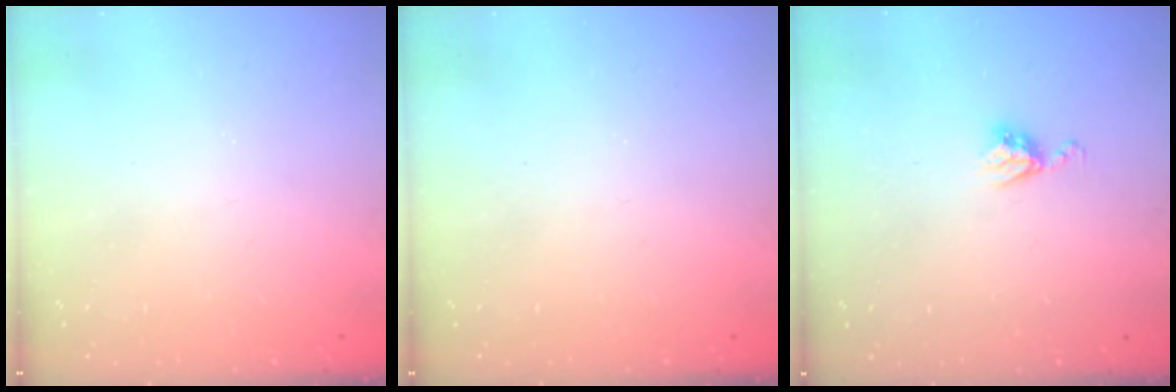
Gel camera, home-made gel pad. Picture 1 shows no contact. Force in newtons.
{"total": 0.0}
{"total": 5.6, "press": 5.6, "slide": 0.5}